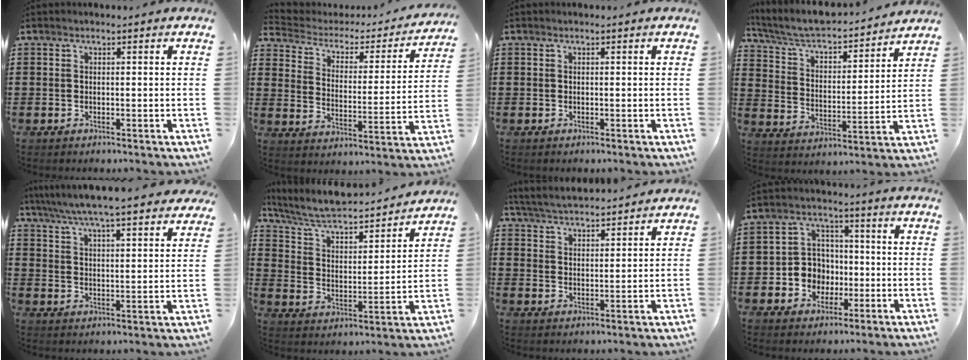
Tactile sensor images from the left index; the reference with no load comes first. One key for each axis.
{"total": 2.7, "fx": 1.9, "fy": 1.7, "fz": 1.1, "tx": -0.038, "ty": -0.016, "tz": 0.023}
{"total": 0.0}
{"total": 5.1, "fx": 4.6, "fy": 0.8, "fz": 2.1, "tx": -0.061, "ty": -0.038, "tz": 0.070}
{"total": 6.0, "fx": 5.5, "fy": -0.1, "fz": 2.3, "tx": -0.067, "ty": -0.029, "tz": 0.094}
{"total": 6.1, "fx": 5.6, "fy": 1.0, "fz": 2.2, "tx": -0.069, "ty": -0.042, "tz": 0.090}
{"total": 4.2, "fx": 4.1, "fy": 0.0, "fz": 0.5, "tx": -0.027, "ty": -0.019, "tz": 0.072}
{"total": 6.4, "fx": -1.3, "fy": 6.0, "fz": 1.9, "tx": -0.060, "ty": 0.016, "tz": -0.024}